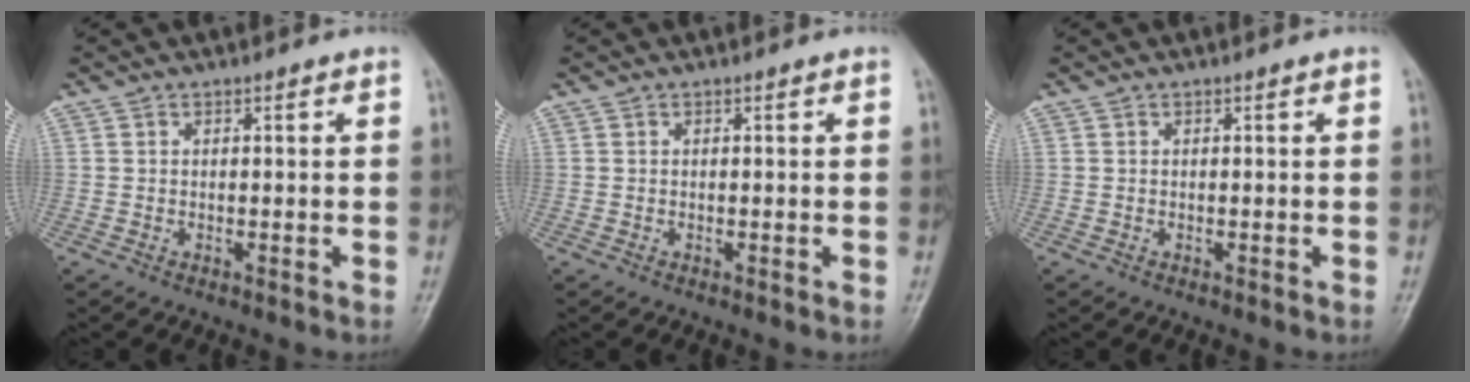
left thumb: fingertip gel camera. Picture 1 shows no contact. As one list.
[{"total": 0.0}, {"total": 0.0}]